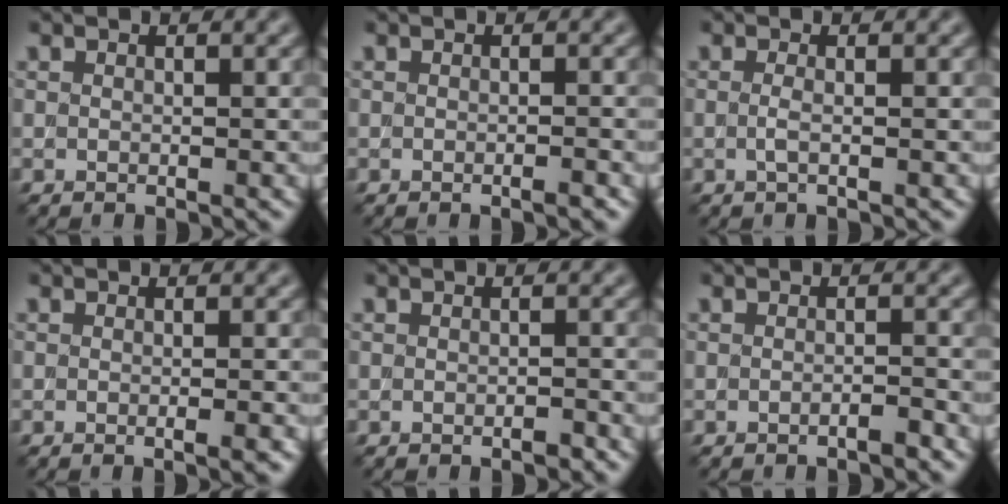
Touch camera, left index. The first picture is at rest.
{"total": 1.1, "force": [-0.3, 0.3, 1.0], "torque": [-0.008, -0.002, -0.012]}
{"total": 1.0, "force": [-0.1, 0.3, 1.0], "torque": [-0.019, -0.002, -0.005]}
{"total": 2.4, "force": [-0.2, 1.1, 2.1], "torque": [0.002, 0.004, -0.013]}
{"total": 0.7, "force": [-0.5, 0.0, 0.5], "torque": [-0.007, 0.000, -0.010]}
{"total": 1.1, "force": [-0.7, 0.2, 0.8], "torque": [-0.009, 0.002, -0.016]}